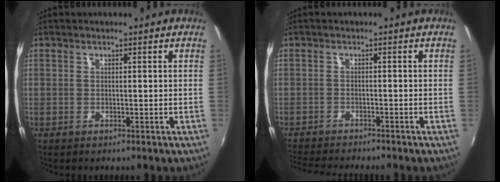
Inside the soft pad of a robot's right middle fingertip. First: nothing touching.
{"total": 6.8, "force": [-6.4, 0.2, 2.3], "torque": [-0.065, -0.021, -0.109]}